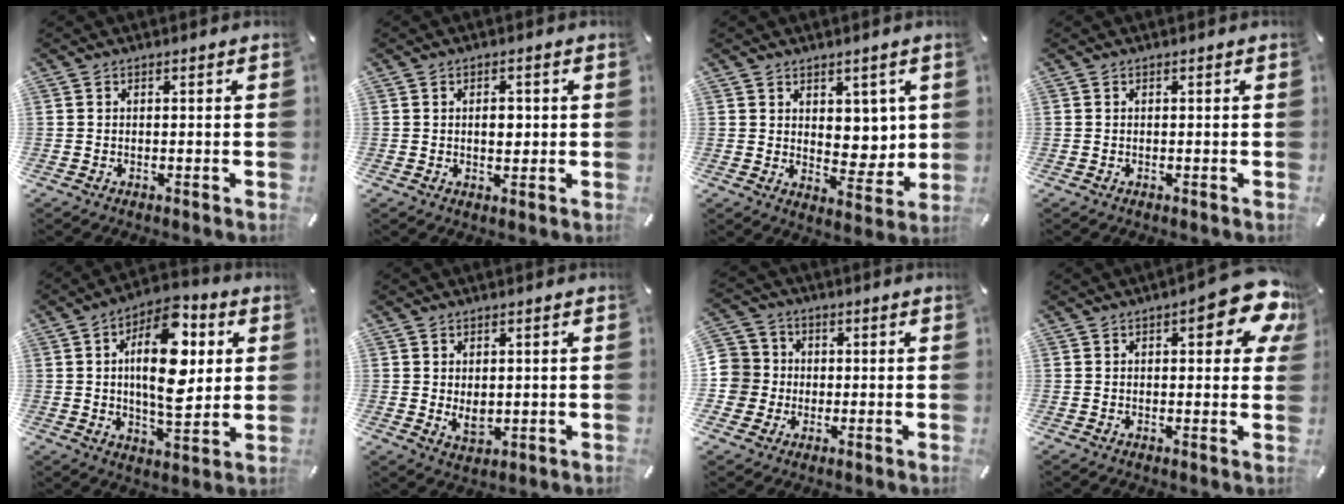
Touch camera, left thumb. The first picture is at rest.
{"total": 3.4, "force": [0.3, 2.1, 2.6], "torque": [-0.030, -0.004, -0.002]}
{"total": 7.0, "force": [3.5, 5.5, 2.5], "torque": [-0.010, -0.033, 0.064]}
{"total": 0.0}
{"total": 17.7, "force": [4.3, 8.7, 14.8], "torque": [-0.238, -0.015, 0.067]}
{"total": 3.8, "force": [0.7, 2.7, 2.7], "torque": [-0.056, -0.005, 0.009]}
{"total": 7.6, "force": [-0.1, 7.6, 0.2], "torque": [-0.025, 0.003, 0.000]}
{"total": 12.5, "force": [5.6, 4.7, 10.1], "torque": [-0.121, -0.032, 0.090]}